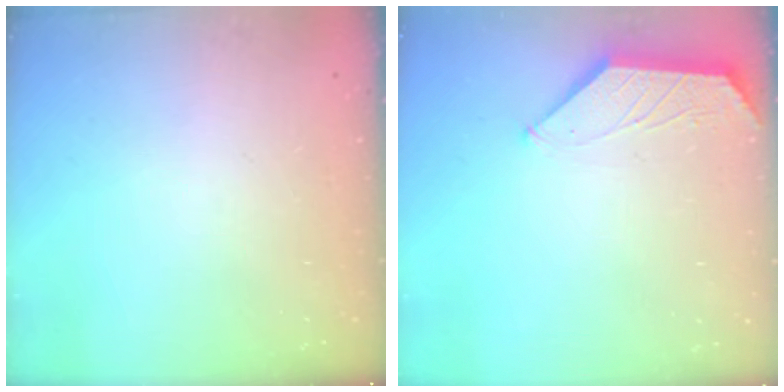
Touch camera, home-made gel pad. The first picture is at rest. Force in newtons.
{"total": 1.2, "press": 1.2, "slide": 0.3}